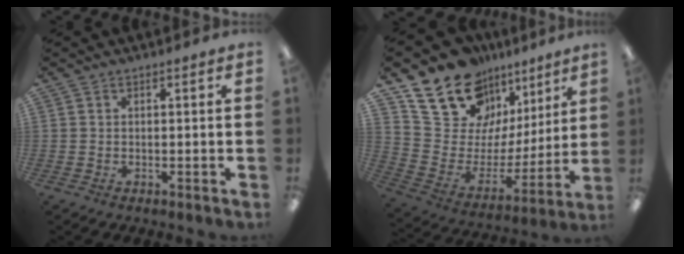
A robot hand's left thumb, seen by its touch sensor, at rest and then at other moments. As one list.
[{"total": 19.1, "force": [14.3, 10.9, 6.4], "torque": [-0.128, -0.106, 0.269]}]